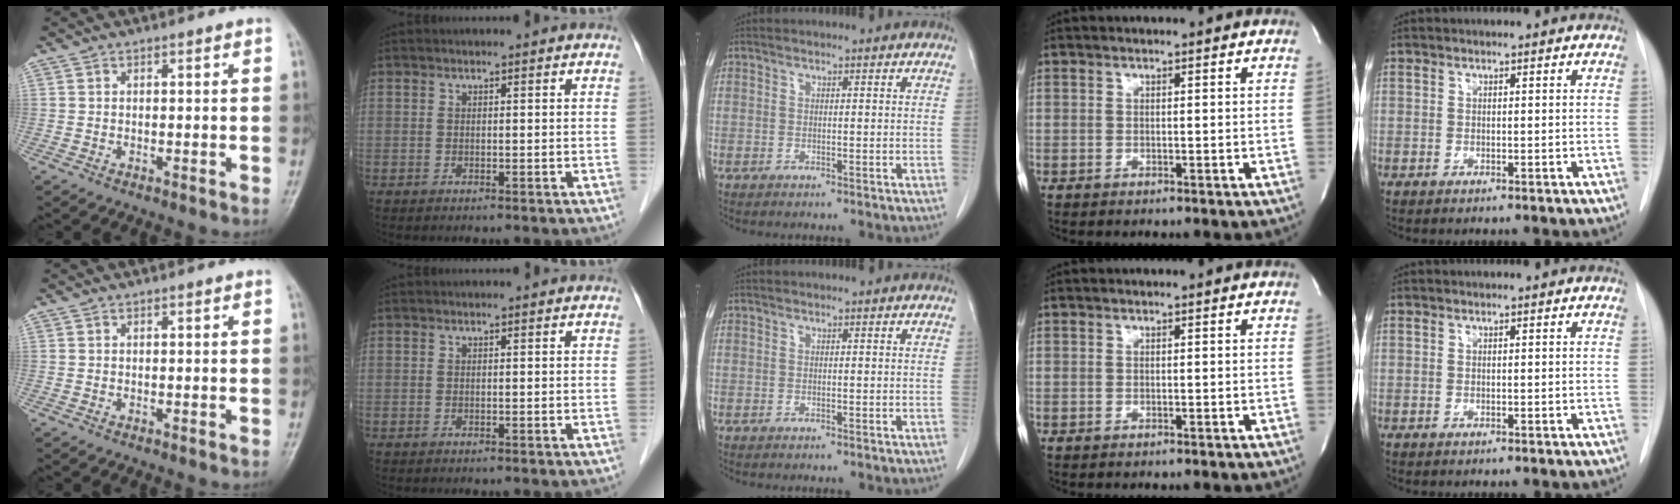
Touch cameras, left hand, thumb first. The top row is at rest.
{}